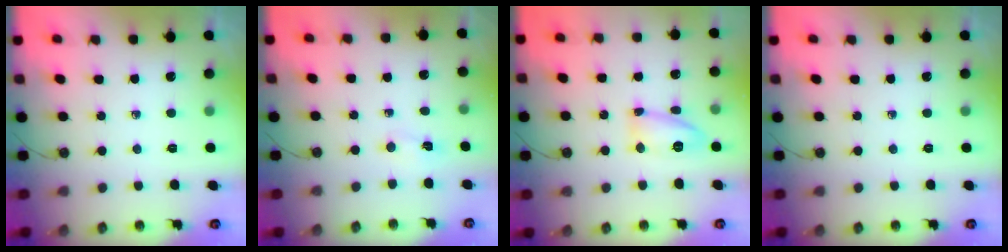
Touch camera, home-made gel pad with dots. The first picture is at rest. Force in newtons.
{"total": 3.9, "press": 1.0, "slide": 3.8}
{"total": 9.9, "press": 9.6, "slide": 2.3}
{"total": 0.0}